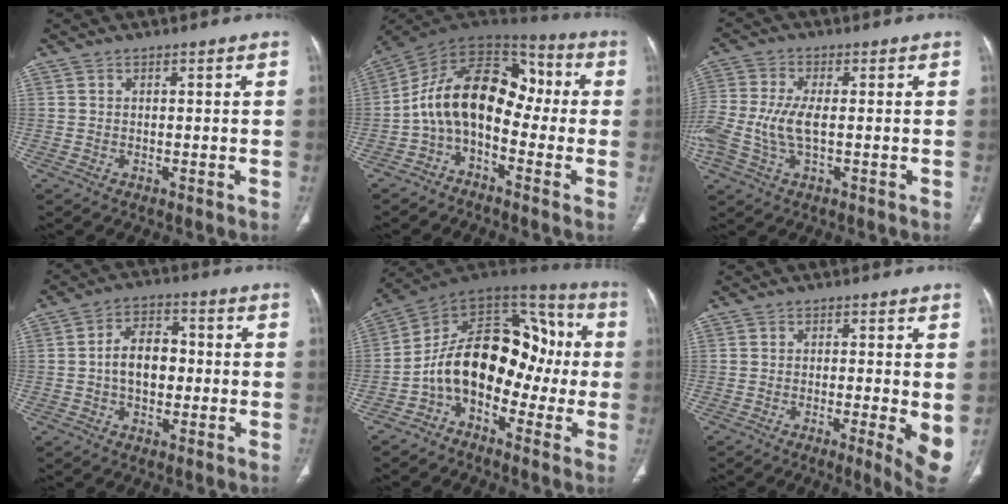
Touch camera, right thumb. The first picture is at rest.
{"total": 15.1, "force": [-2.0, 9.5, 11.5], "torque": [-0.165, 0.082, -0.054]}
{"total": 10.2, "force": [-1.2, 4.7, 9.0], "torque": [-0.227, 0.006, -0.021]}
{"total": 8.3, "force": [-0.5, 5.6, 6.1], "torque": [-0.084, 0.024, -0.016]}
{"total": 18.5, "force": [-2.8, 12.2, 13.7], "torque": [-0.170, 0.080, -0.059]}
{"total": 6.3, "force": [-1.1, 1.1, 6.1], "torque": [-0.090, -0.015, -0.019]}